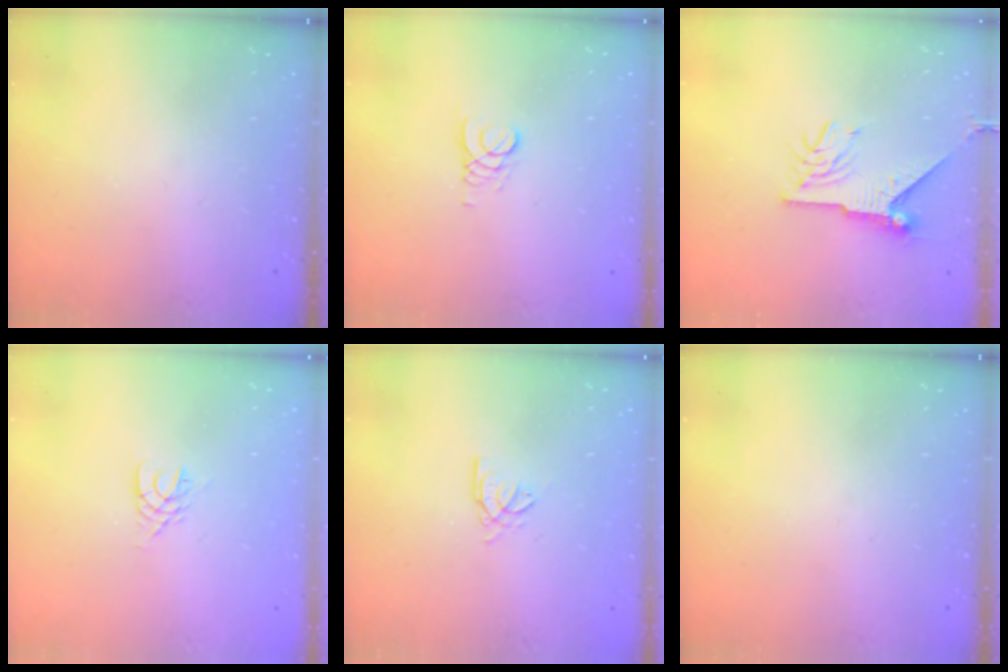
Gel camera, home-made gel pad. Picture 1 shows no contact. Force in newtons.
{"total": 2.2, "press": 2.2, "slide": 0.3}
{"total": 8.8, "press": 8.8, "slide": 0.1}
{"total": 3.5, "press": 3.5, "slide": 0.5}
{"total": 2.7, "press": 2.7, "slide": 0.4}
{"total": 0.0}